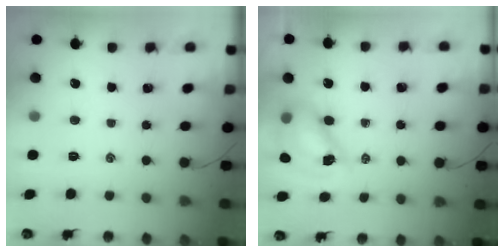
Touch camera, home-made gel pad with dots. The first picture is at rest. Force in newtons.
{"total": 8.6, "press": 8.4, "slide": 2.1}